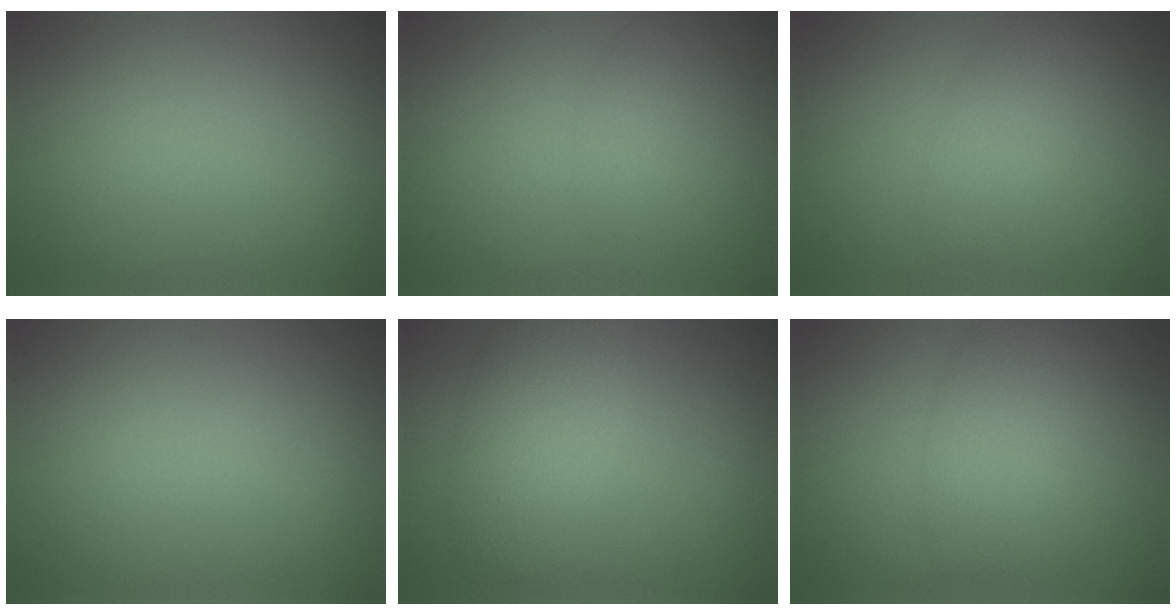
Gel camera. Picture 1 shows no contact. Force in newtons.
{"total": 1.2, "press": 1.2, "slide": 0.1}
{"total": 2.7, "press": 2.7, "slide": 0.1}
{"total": 0.0}
{"total": 4.5, "press": 4.5, "slide": 0.2}
{"total": 4.2, "press": 4.2, "slide": 0.0}